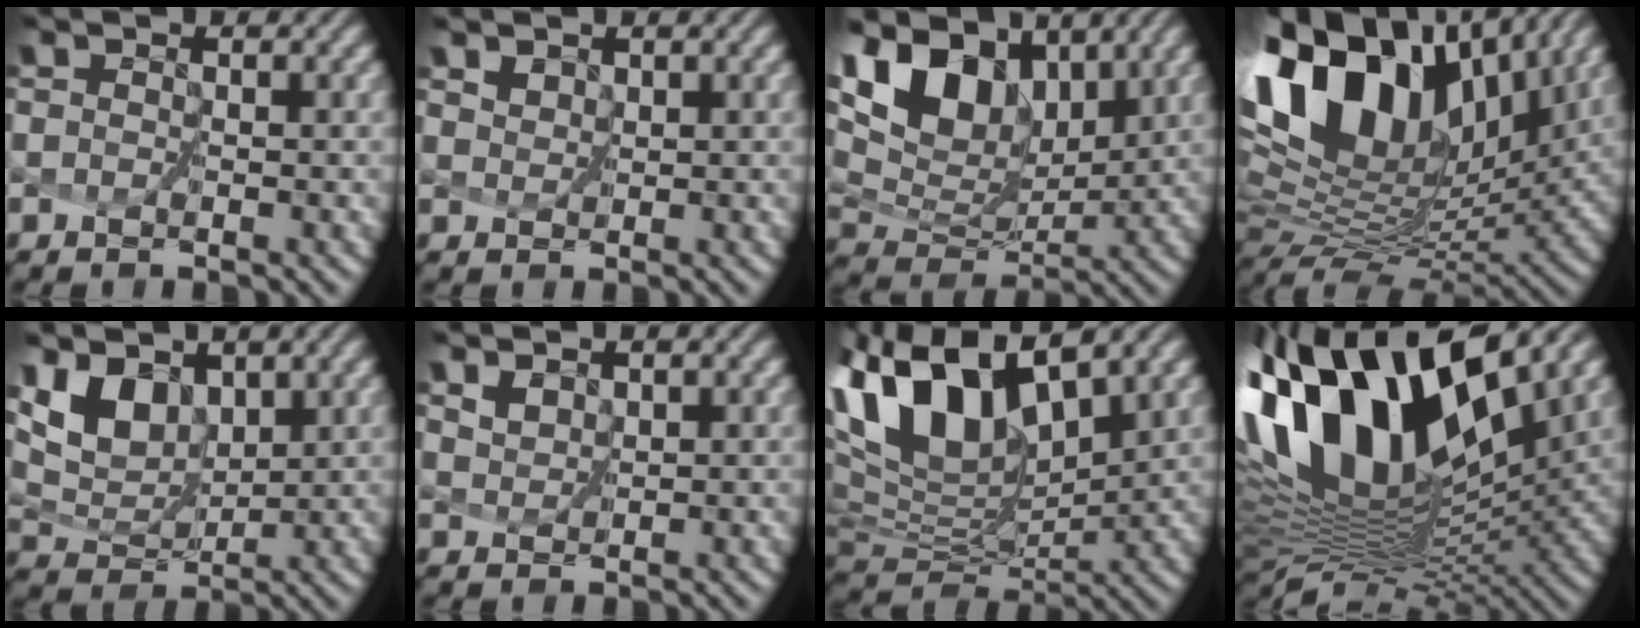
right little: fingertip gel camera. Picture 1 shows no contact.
{"total": 3.3, "force": [2.5, 1.8, 1.2], "torque": [-0.050, 0.003, 0.046]}
{"total": 11.8, "force": [5.9, 6.7, 7.7], "torque": [-0.157, 0.018, 0.102]}
{"total": 15.3, "force": [7.2, 8.2, 10.7], "torque": [-0.230, 0.037, 0.130]}
{"total": 5.1, "force": [3.3, 2.7, 2.7], "torque": [-0.070, 0.002, 0.060]}
{"total": 3.6, "force": [2.9, 1.8, 1.3], "torque": [-0.056, 0.007, 0.055]}
{"total": 11.4, "force": [6.0, 5.5, 7.9], "torque": [-0.170, 0.017, 0.119]}
{"total": 14.7, "force": [4.8, 6.9, 12.0], "torque": [-0.219, 0.016, 0.088]}